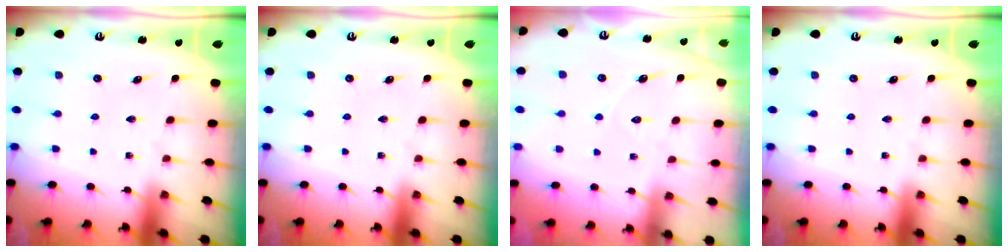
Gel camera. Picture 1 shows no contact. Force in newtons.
{"total": 0.0}
{"total": 5.3, "press": 5.3, "slide": 0.3}
{"total": 0.0}